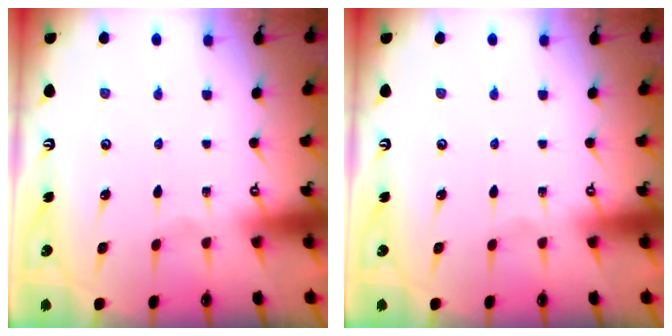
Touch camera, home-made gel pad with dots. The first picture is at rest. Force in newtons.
{"total": 0.0}